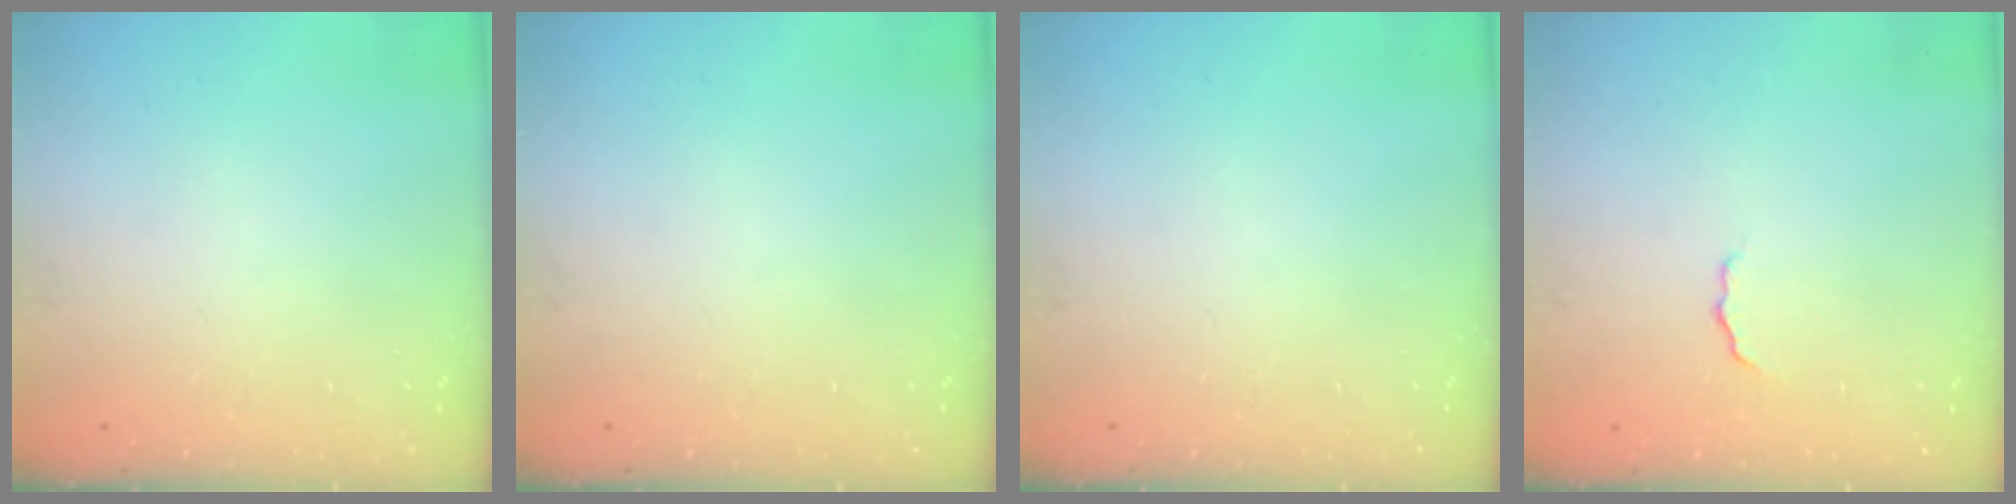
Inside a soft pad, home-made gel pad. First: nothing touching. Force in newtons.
{"total": 0.0}
{"total": 0.0}
{"total": 4.0, "press": 3.9, "slide": 0.9}